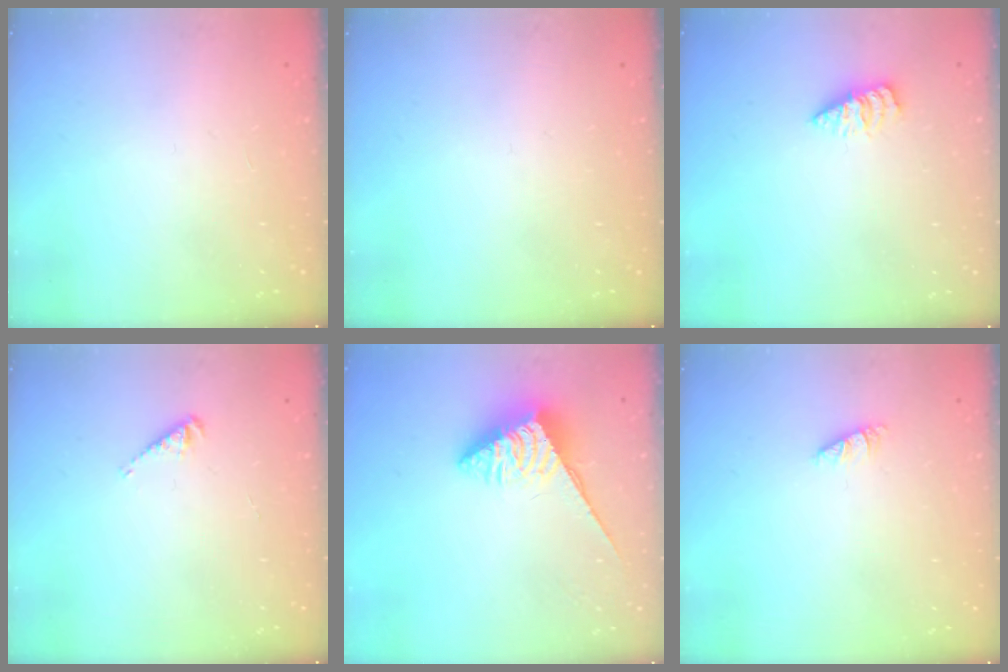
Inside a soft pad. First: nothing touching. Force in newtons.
{"total": 0.0}
{"total": 2.0, "press": 2.0, "slide": 0.4}
{"total": 2.7, "press": 2.7, "slide": 0.3}
{"total": 5.6, "press": 5.6, "slide": 0.2}
{"total": 0.7, "press": 0.7, "slide": 0.1}